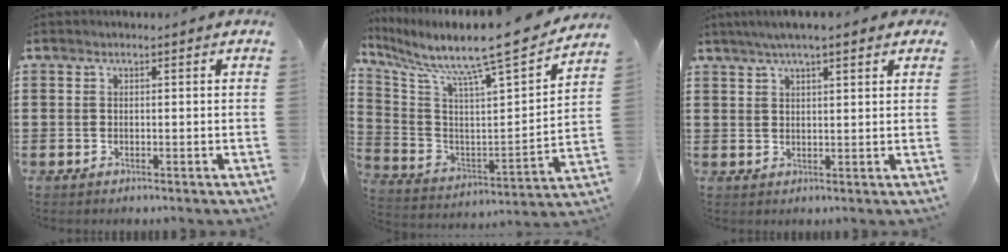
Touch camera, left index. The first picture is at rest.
{"total": 10.8, "force": [9.7, -0.3, 4.8], "torque": [-0.118, -0.086, 0.147]}
{"total": 4.3, "force": [3.1, 0.5, 2.9], "torque": [-0.062, 0.004, 0.055]}